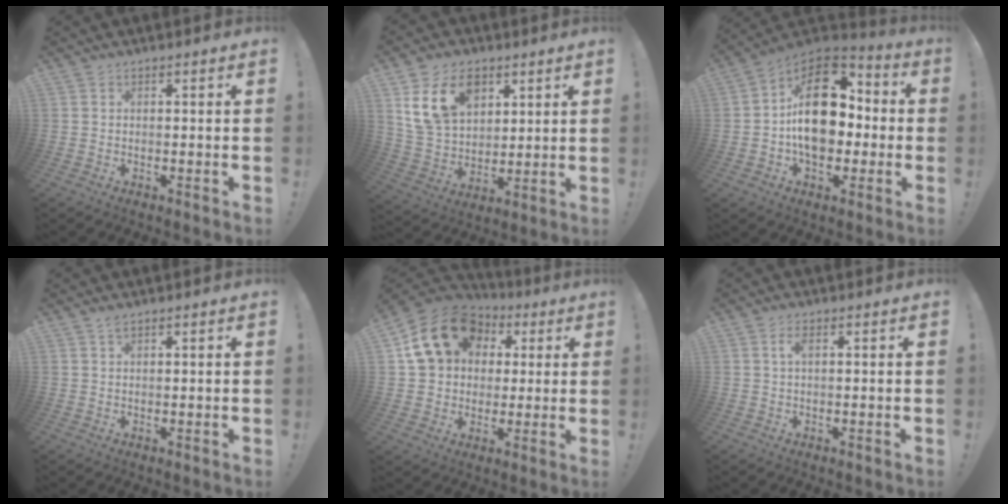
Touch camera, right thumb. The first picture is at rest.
{"total": 15.6, "force": [7.8, 10.7, 8.4], "torque": [-0.144, -0.027, 0.148]}
{"total": 21.6, "force": [1.0, 14.5, 15.9], "torque": [-0.243, 0.011, 0.024]}
{"total": 1.1, "force": [0.9, 0.2, 0.6], "torque": [-0.009, -0.001, 0.015]}
{"total": 17.2, "force": [6.4, 13.6, 8.5], "torque": [-0.130, -0.014, 0.129]}
{"total": 2.1, "force": [0.6, 0.5, 2.0], "torque": [-0.034, 0.001, 0.007]}